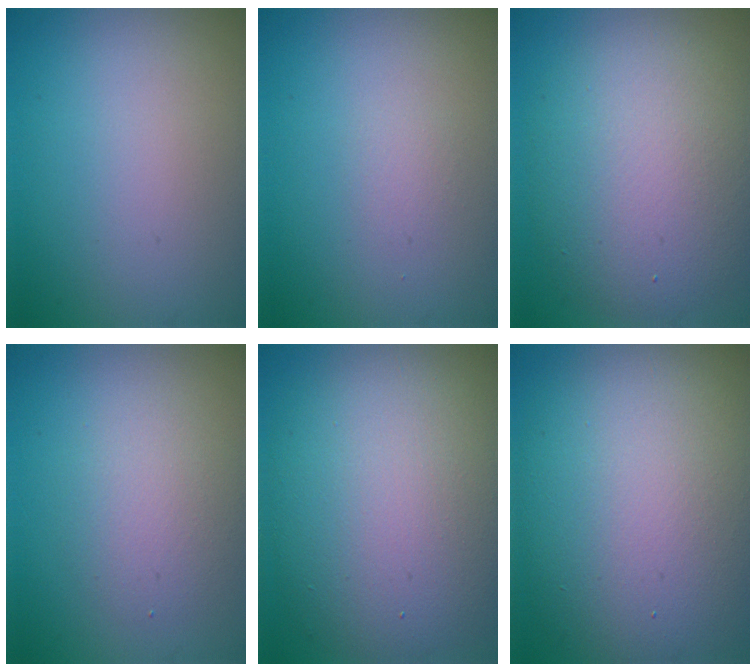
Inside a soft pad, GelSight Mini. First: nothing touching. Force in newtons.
{"total": 0.0}
{"total": 8.6, "press": 8.6, "slide": 0.3}
{"total": 2.6, "press": 2.6, "slide": 0.1}
{"total": 11.6, "press": 11.6, "slide": 0.7}
{"total": 13.9, "press": 13.8, "slide": 0.9}